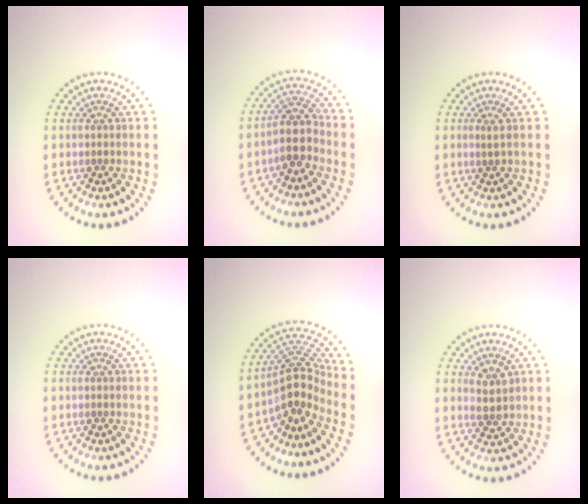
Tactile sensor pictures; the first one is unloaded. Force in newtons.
{"total": 3.0, "press": 2.5, "slide": 1.6}
{"total": 0.5, "press": 0.3, "slide": 0.4}
{"total": 0.0}
{"total": 4.3, "press": 3.1, "slide": 3.0}
{"total": 1.8, "press": 1.7, "slide": 0.4}